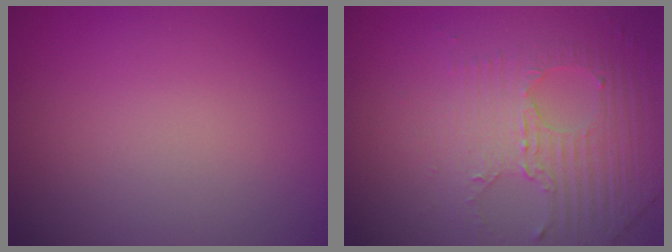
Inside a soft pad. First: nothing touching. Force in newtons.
{"total": 4.6, "press": 3.0, "slide": 3.4}